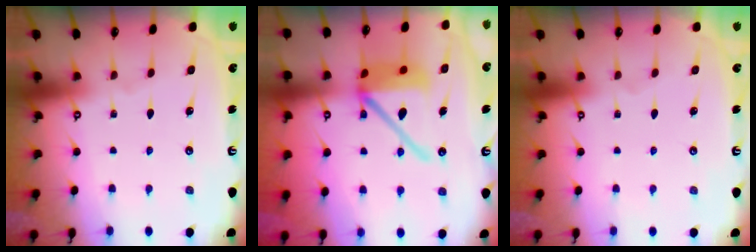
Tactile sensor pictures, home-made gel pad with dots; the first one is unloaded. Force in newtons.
{"total": 14.7, "press": 14.6, "slide": 2.0}
{"total": 0.0}